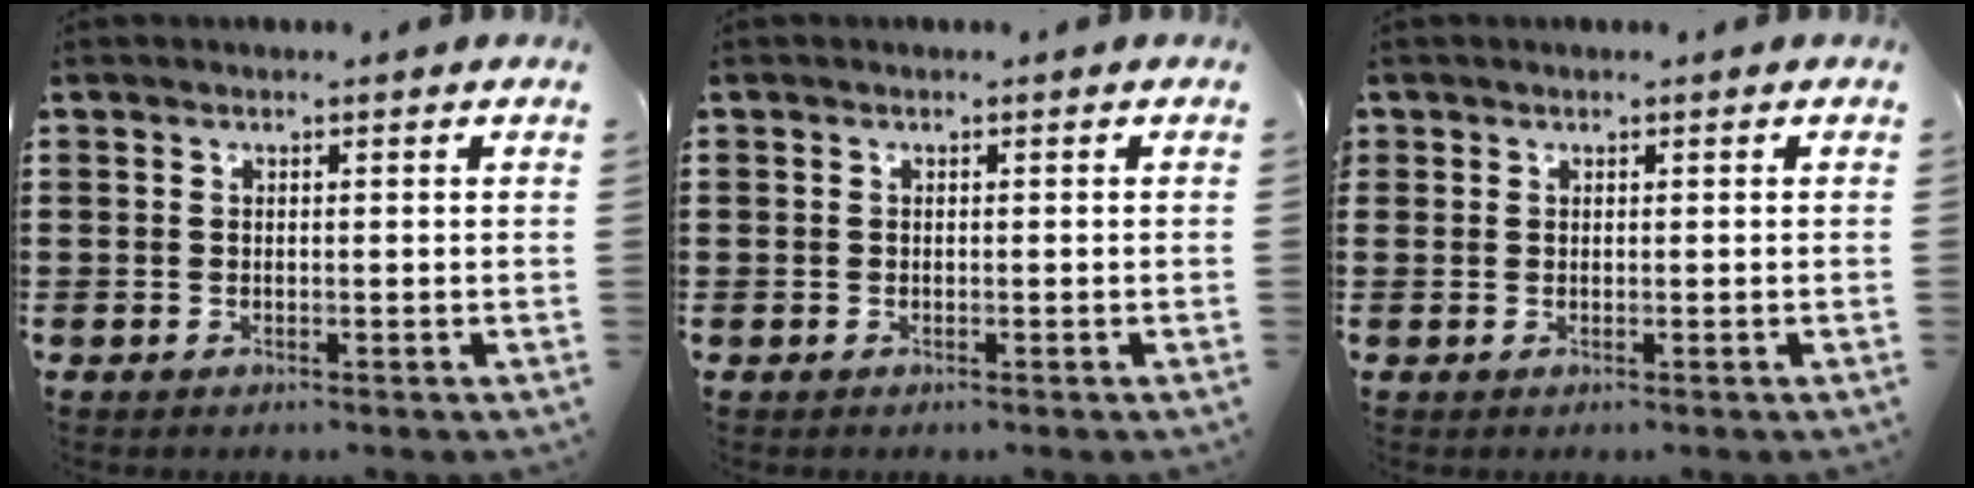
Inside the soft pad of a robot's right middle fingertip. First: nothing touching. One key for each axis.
{"total": 0.7, "fx": -0.2, "fy": 0.7, "fz": 0.0, "tx": -0.002, "ty": 0.004, "tz": -0.005}
{"total": 0.8, "fx": 0.4, "fy": 0.6, "fz": 0.0, "tx": -0.001, "ty": 0.004, "tz": 0.009}